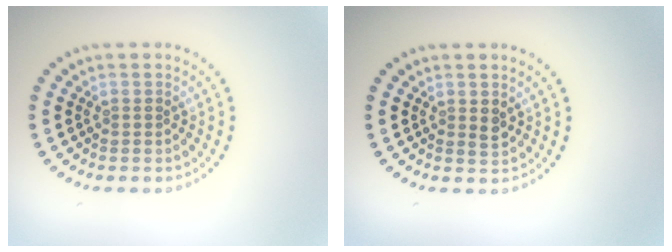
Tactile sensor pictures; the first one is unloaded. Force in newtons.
{"total": 1.1, "press": 1.0, "slide": 0.2}